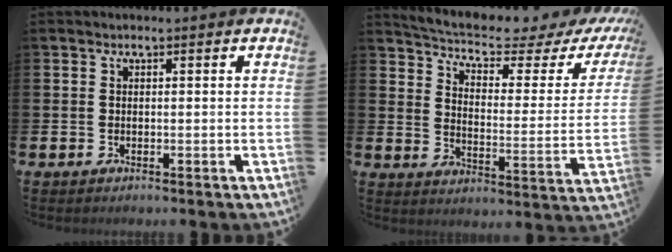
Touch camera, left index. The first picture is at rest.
{"total": 5.8, "force": [5.3, 0.7, 2.4], "torque": [-0.074, -0.042, 0.084]}